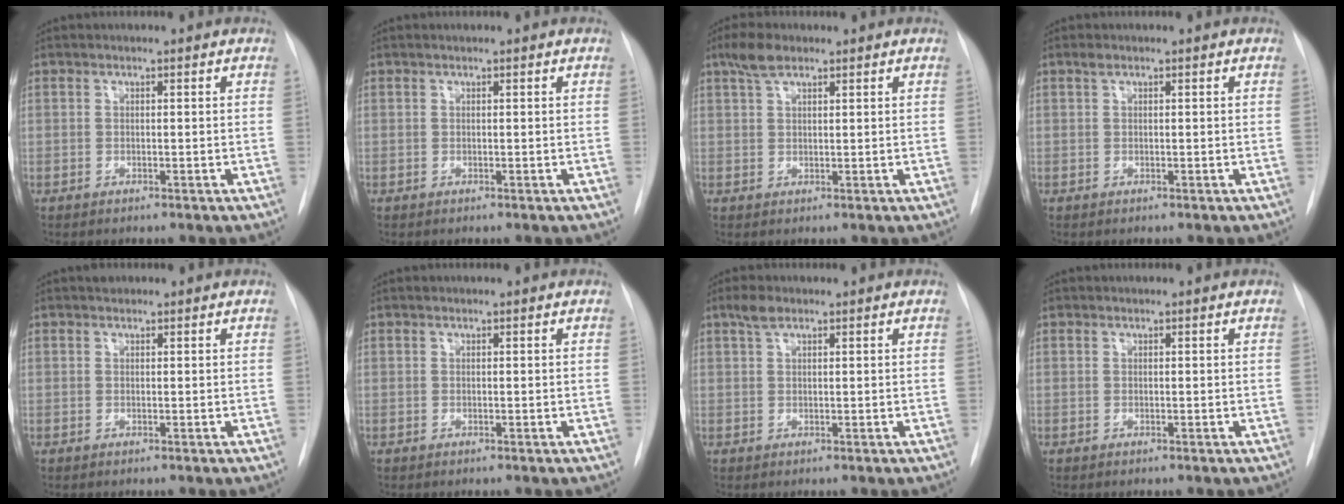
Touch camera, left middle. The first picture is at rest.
{"total": 0.0}
{"total": 3.9, "force": [2.7, 1.5, 2.4], "torque": [-0.056, 0.012, 0.054]}
{"total": 0.6, "force": [0.4, 0.3, 0.4], "torque": [-0.010, 0.010, 0.008]}
{"total": 0.9, "force": [0.7, 0.5, 0.2], "torque": [-0.008, 0.008, 0.010]}
{"total": 0.0}
{"total": 2.2, "force": [1.5, 0.9, 1.3], "torque": [-0.031, 0.011, 0.030]}
{"total": 0.0}